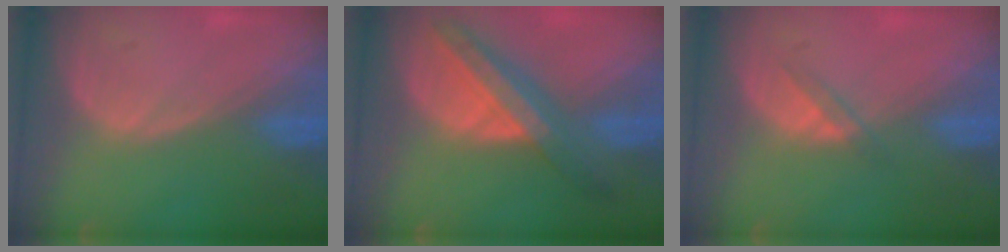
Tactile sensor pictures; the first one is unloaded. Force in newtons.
{"total": 8.4, "press": 7.4, "slide": 4.0}
{"total": 1.9, "press": 1.7, "slide": 1.0}